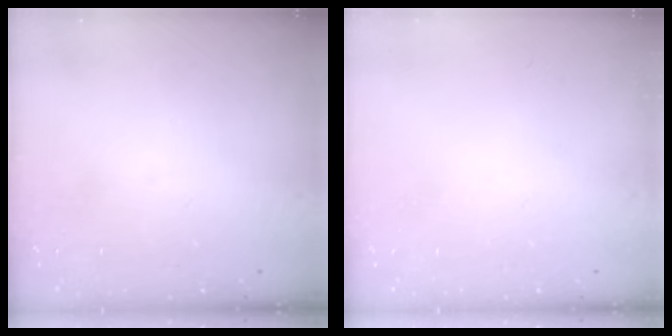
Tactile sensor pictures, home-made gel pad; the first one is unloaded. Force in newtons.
{"total": 0.0}